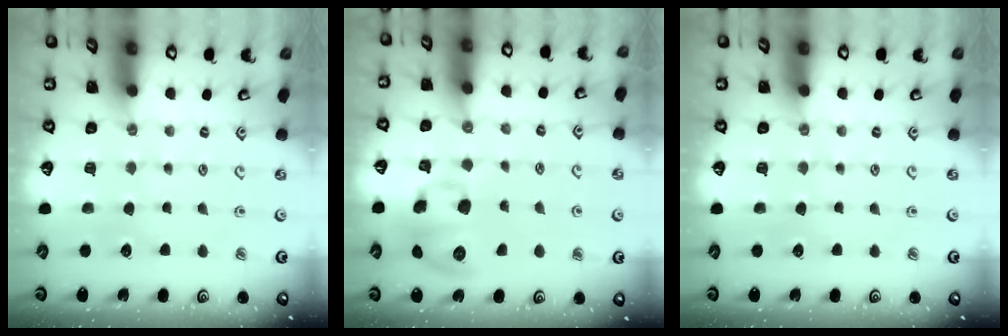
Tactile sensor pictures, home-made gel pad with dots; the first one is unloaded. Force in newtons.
{"total": 11.7, "press": 11.5, "slide": 2.0}
{"total": 0.0}